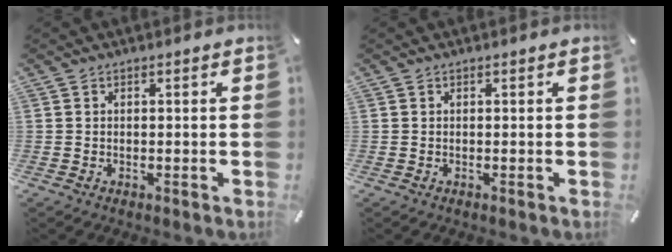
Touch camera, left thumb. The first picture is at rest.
{"total": 0.0}